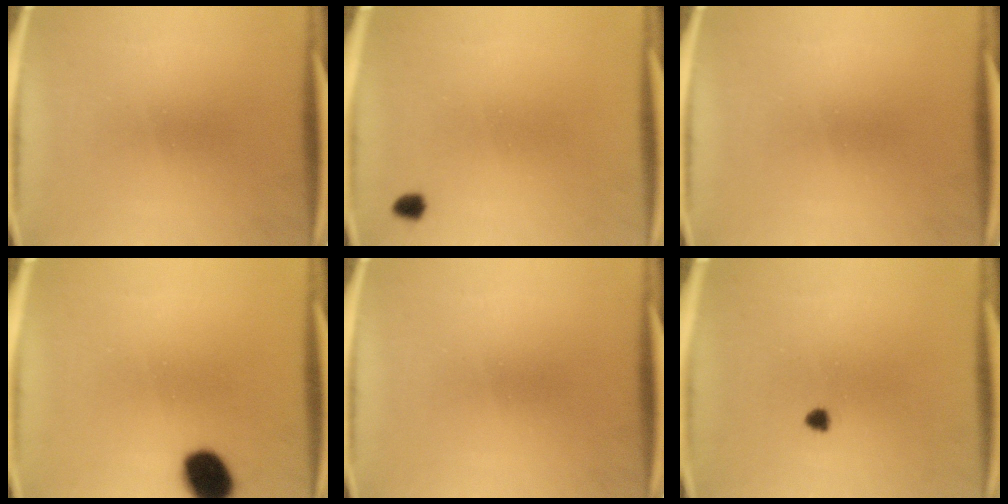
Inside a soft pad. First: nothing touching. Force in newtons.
{"total": 1.4}
{"total": 0.0}
{"total": 9.1}
{"total": 0.0}
{"total": 1.2}